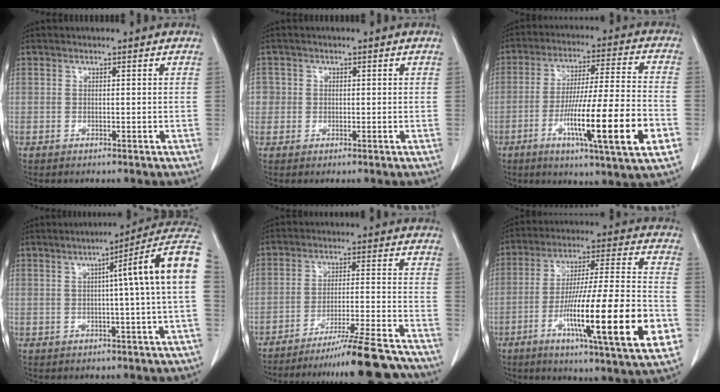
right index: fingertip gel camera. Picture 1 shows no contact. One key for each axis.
{"total": 2.4, "fx": 0.1, "fy": 2.4, "fz": 0.2, "tx": 0.010, "ty": 0.005, "tz": 0.001}
{"total": 18.2, "fx": -6.2, "fy": 0.3, "fz": 17.2, "tx": -0.271, "ty": -0.016, "tz": -0.100}
{"total": 11.7, "fx": 2.0, "fy": -1.3, "fz": 11.5, "tx": -0.141, "ty": 0.030, "tz": 0.017}
{"total": 20.2, "fx": -18.8, "fy": -0.9, "fz": 7.3, "tx": -0.069, "ty": -0.014, "tz": -0.260}
{"total": 22.7, "fx": -7.4, "fy": 1.1, "fz": 21.5, "tx": -0.319, "ty": -0.018, "tz": -0.117}